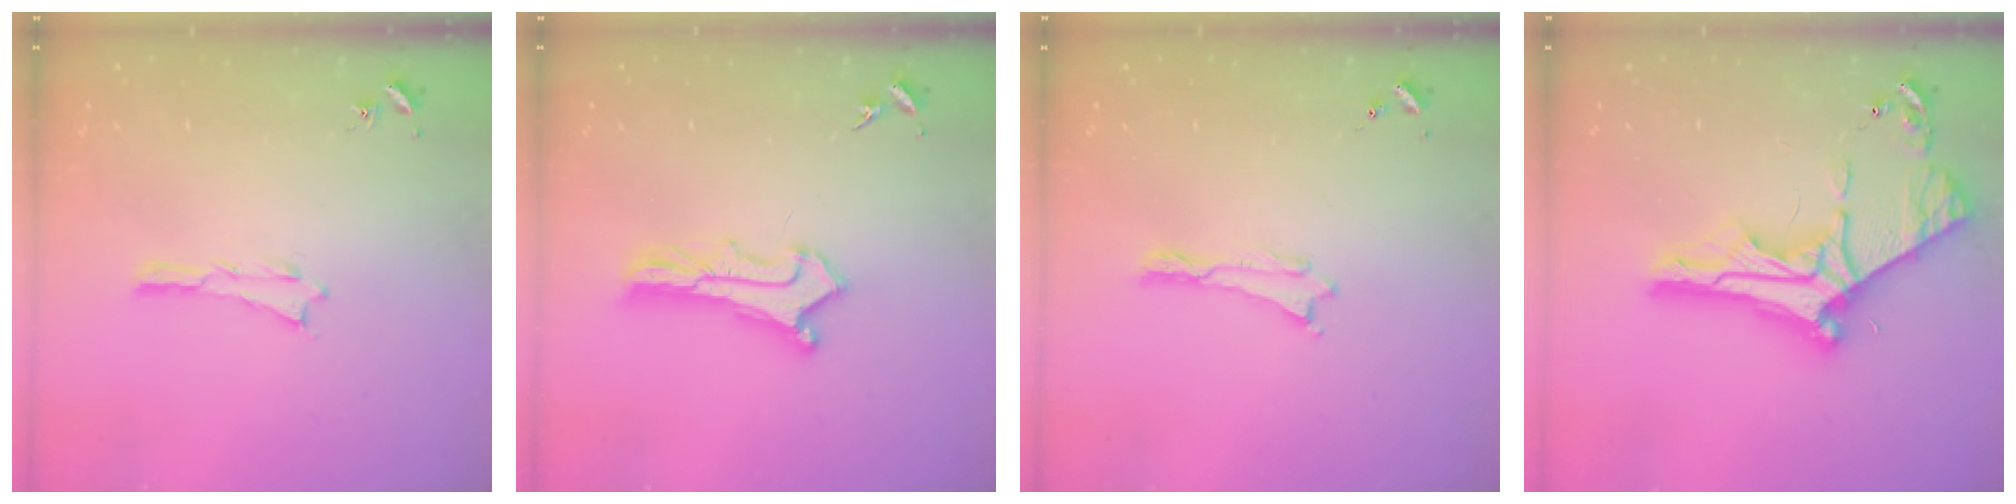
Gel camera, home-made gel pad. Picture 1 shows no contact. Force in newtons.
{"total": 2.9, "press": 2.9, "slide": 0.3}
{"total": 0.0}
{"total": 11.8, "press": 11.7, "slide": 1.2}